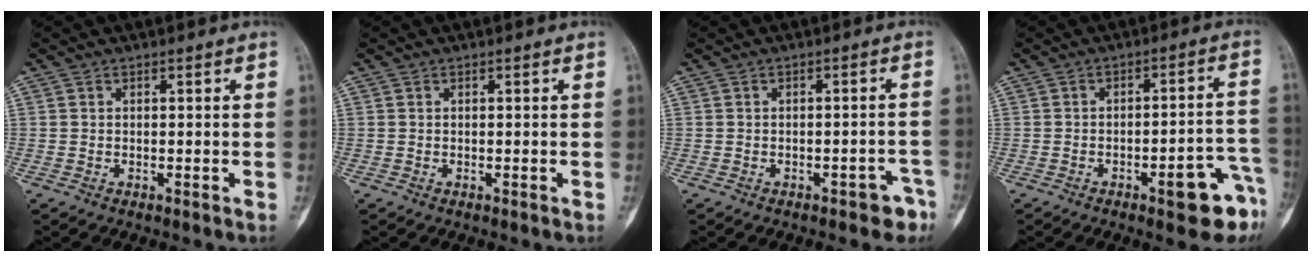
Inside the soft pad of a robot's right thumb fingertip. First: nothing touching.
{"total": 0.0}
{"total": 4.1, "force": [-2.6, 2.0, 2.4], "torque": [-0.012, 0.027, -0.027]}
{"total": 11.0, "force": [-5.6, 3.1, 8.9], "torque": [-0.086, 0.042, -0.064]}